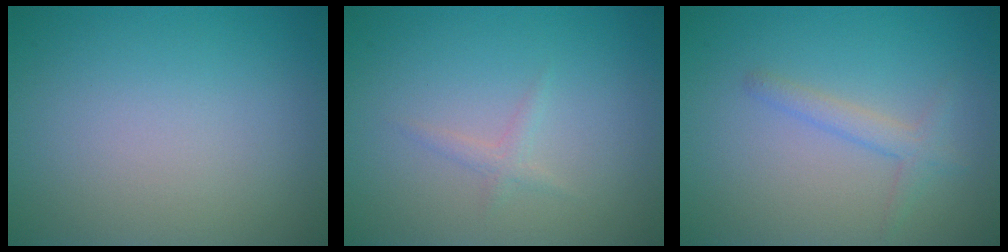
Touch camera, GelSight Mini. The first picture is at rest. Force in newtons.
{"total": 1.0, "press": 1.0, "slide": 0.1}
{"total": 1.8, "press": 1.8, "slide": 0.1}